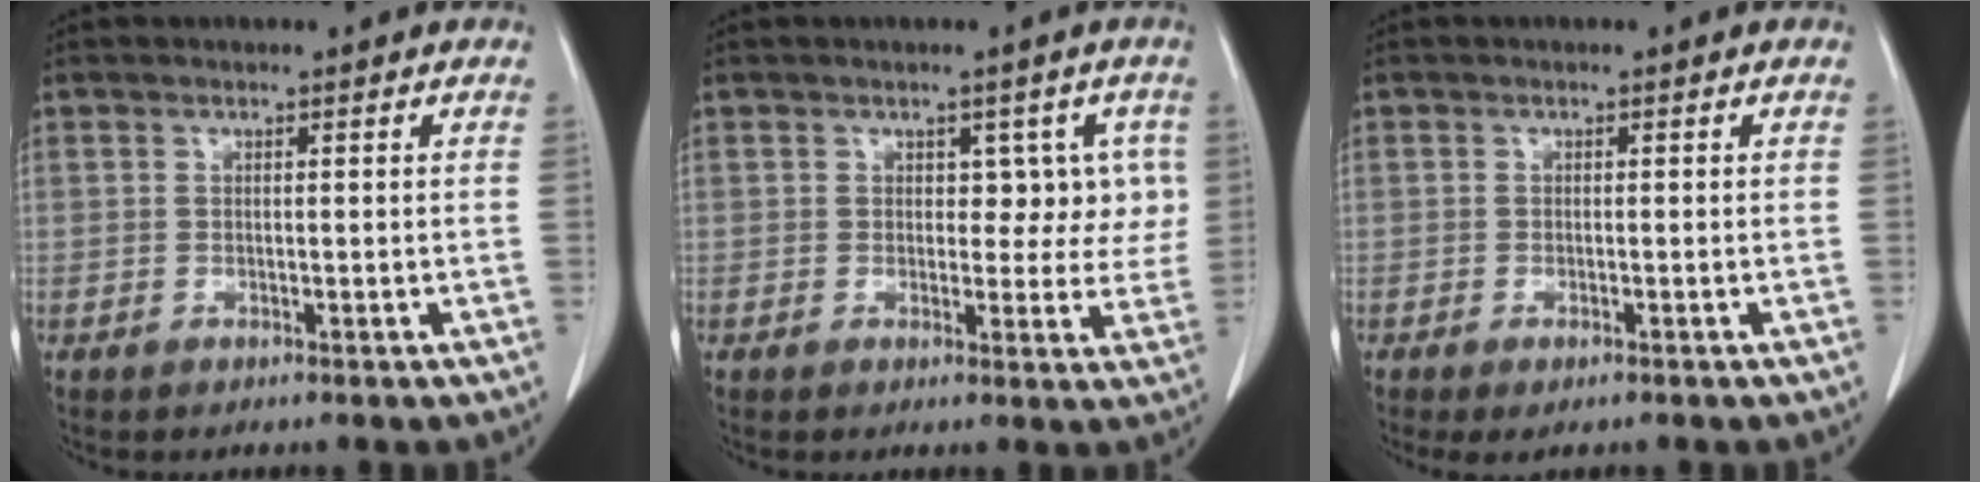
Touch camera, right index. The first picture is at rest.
{"total": 4.7, "force": [1.3, 3.1, 3.3], "torque": [-0.017, 0.013, 0.016]}
{"total": 2.1, "force": [-1.3, 0.6, 1.6], "torque": [-0.021, -0.006, -0.013]}